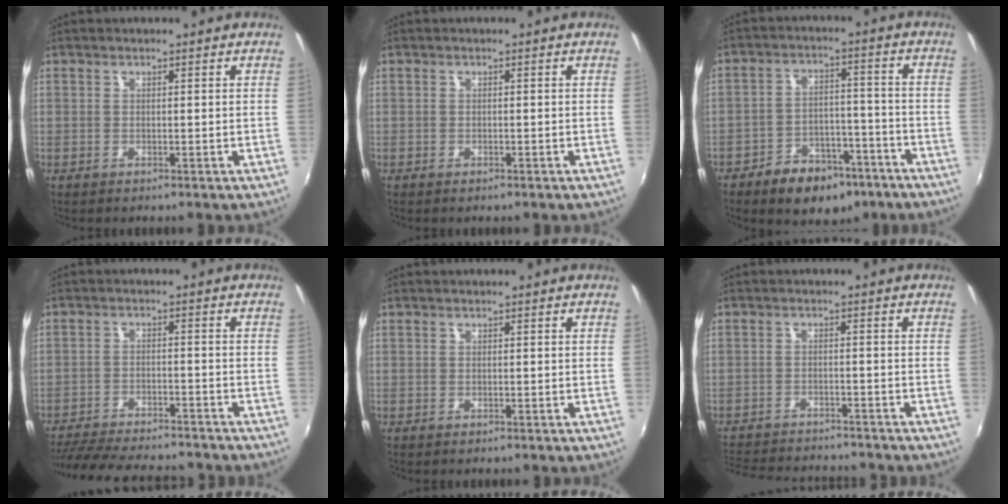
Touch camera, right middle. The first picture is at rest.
{"total": 0.6, "force": [-0.5, 0.3, 0.2], "torque": [-0.004, -0.001, -0.009]}
{"total": 11.9, "force": [-8.1, 6.8, 5.6], "torque": [-0.108, 0.020, -0.106]}
{"total": 17.7, "force": [-15.5, 3.7, 7.6], "torque": [-0.158, -0.018, -0.226]}
{"total": 0.0}
{"total": 13.5, "force": [-12.2, 3.2, 4.9], "torque": [-0.116, -0.009, -0.181]}